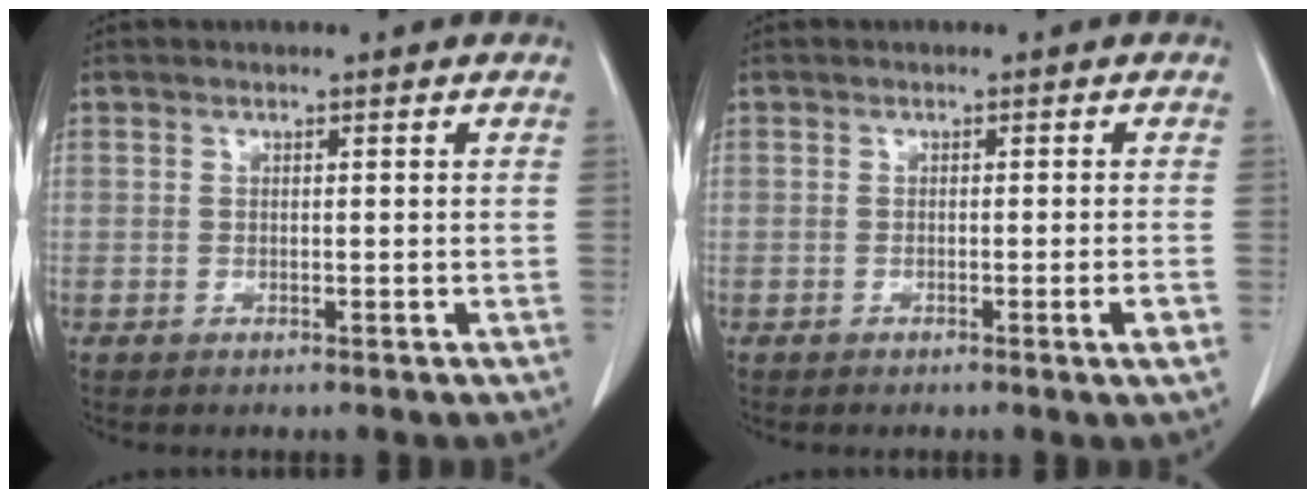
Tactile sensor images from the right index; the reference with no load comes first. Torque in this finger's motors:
{"motor_torque": [0.40, -0.18, 0.00, 0.00]}